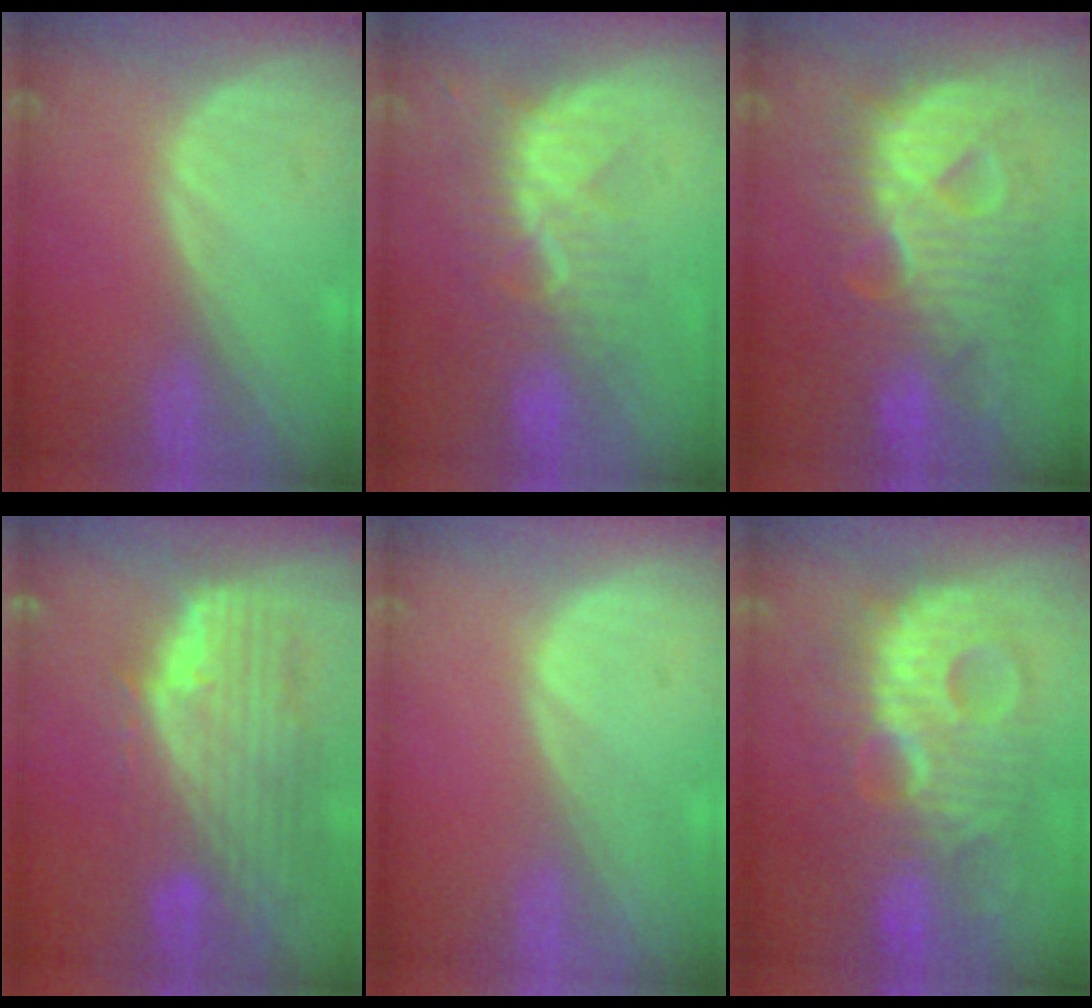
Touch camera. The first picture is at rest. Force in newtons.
{"total": 8.4, "press": 7.6, "slide": 3.5}
{"total": 12.7, "press": 12.7, "slide": 1.3}
{"total": 11.3, "press": 9.6, "slide": 5.8}
{"total": 0.0}
{"total": 12.1, "press": 12.1, "slide": 0.8}